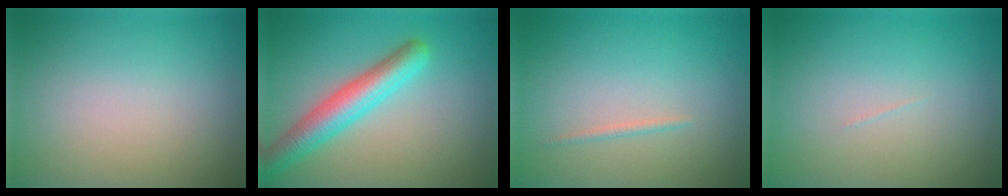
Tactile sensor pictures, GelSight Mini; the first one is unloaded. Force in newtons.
{"total": 5.0, "press": 5.0, "slide": 0.3}
{"total": 0.6, "press": 0.6, "slide": 0.1}
{"total": 0.0}